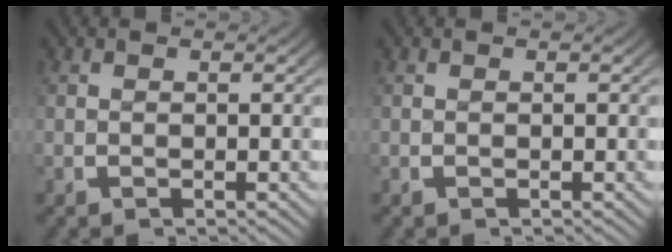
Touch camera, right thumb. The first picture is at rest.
{"total": 0.0}